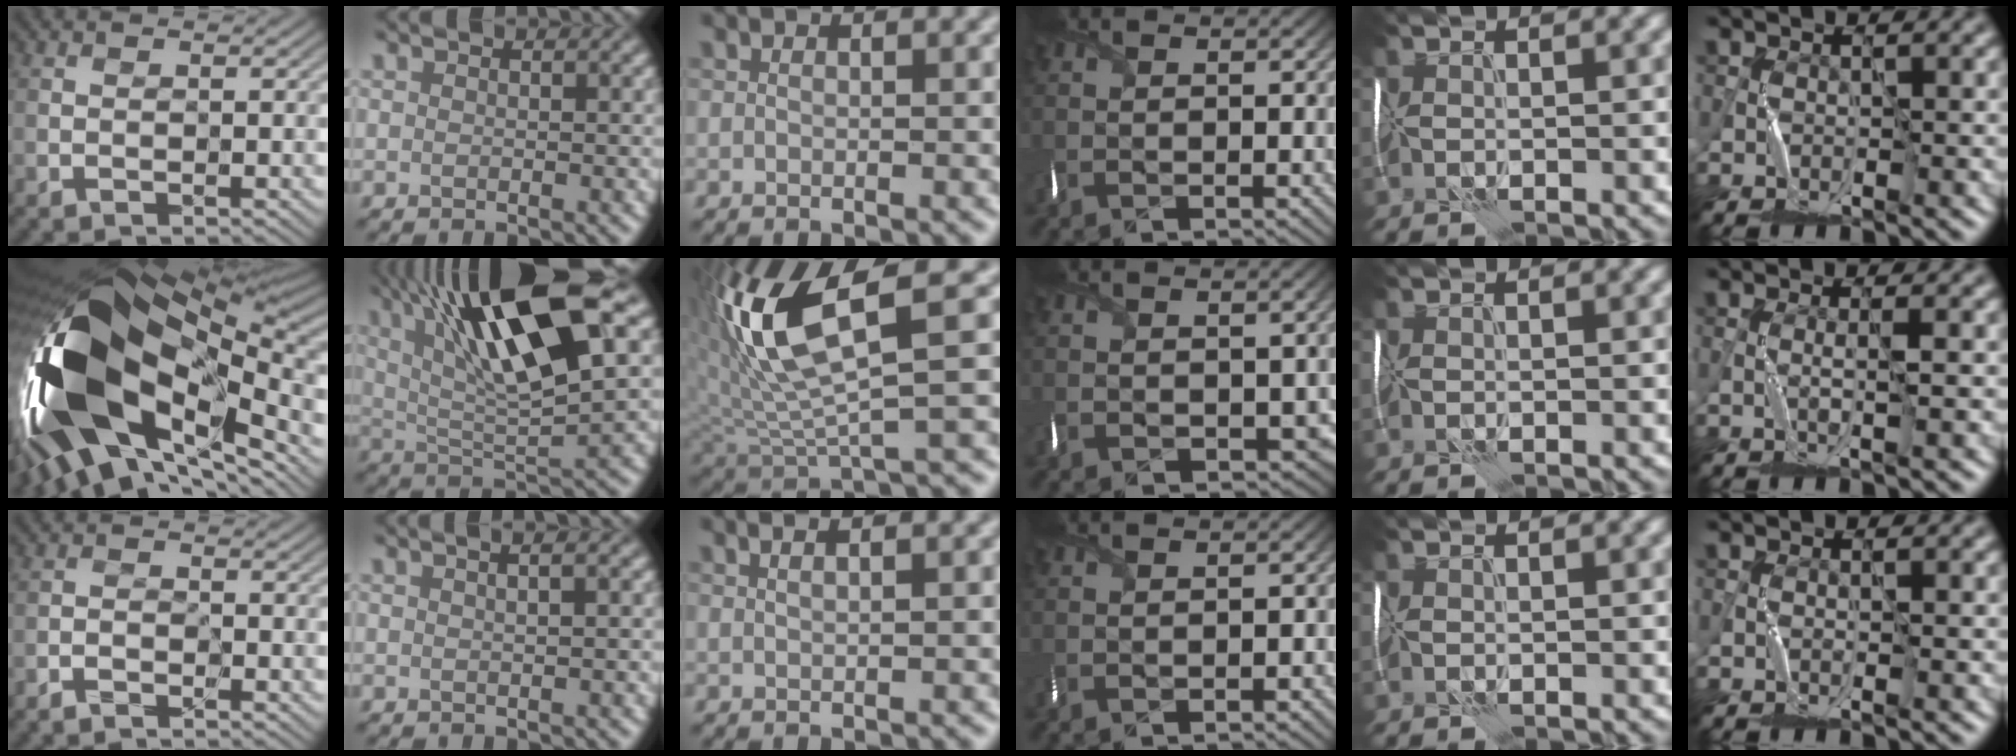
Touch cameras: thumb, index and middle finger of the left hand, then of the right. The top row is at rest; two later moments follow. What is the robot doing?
{"motion": "wrap", "object": "thread"}